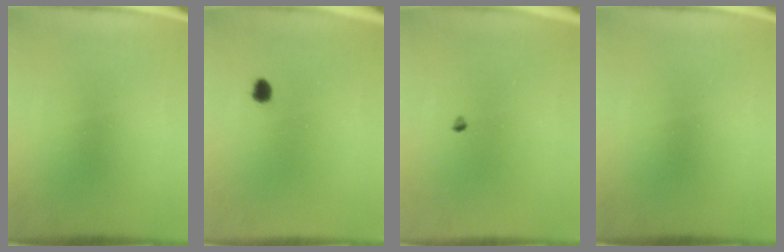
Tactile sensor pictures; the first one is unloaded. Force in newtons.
{"total": 1.7}
{"total": 0.7}
{"total": 0.0}